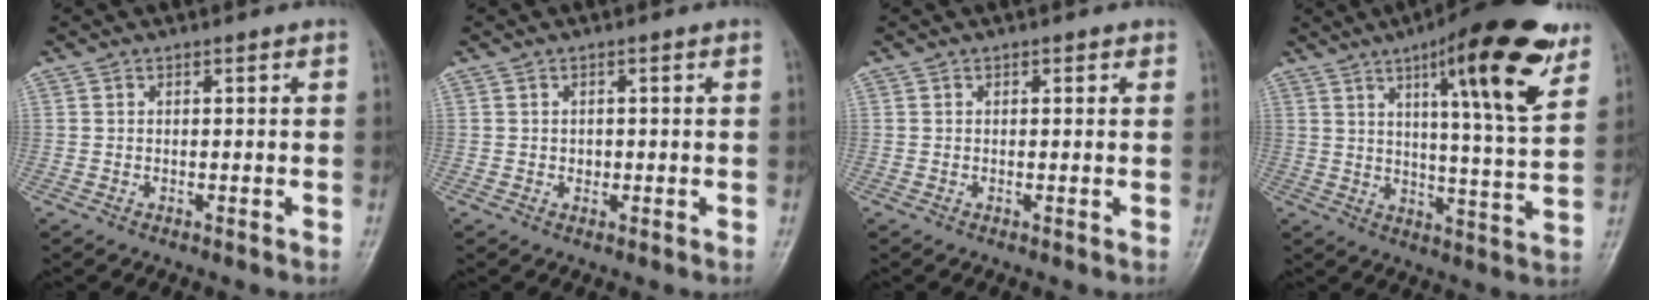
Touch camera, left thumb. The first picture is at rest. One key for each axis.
{"total": 1.2, "fx": -0.1, "fy": 1.1, "fz": 0.5, "tx": -0.002, "ty": 0.003, "tz": -0.001}
{"total": 1.0, "fx": 0.5, "fy": 0.7, "fz": 0.5, "tx": 0.003, "ty": 0.001, "tz": 0.002}
{"total": 19.6, "fx": 10.6, "fy": 3.8, "fz": 16.1, "tx": -0.203, "ty": -0.047, "tz": 0.152}